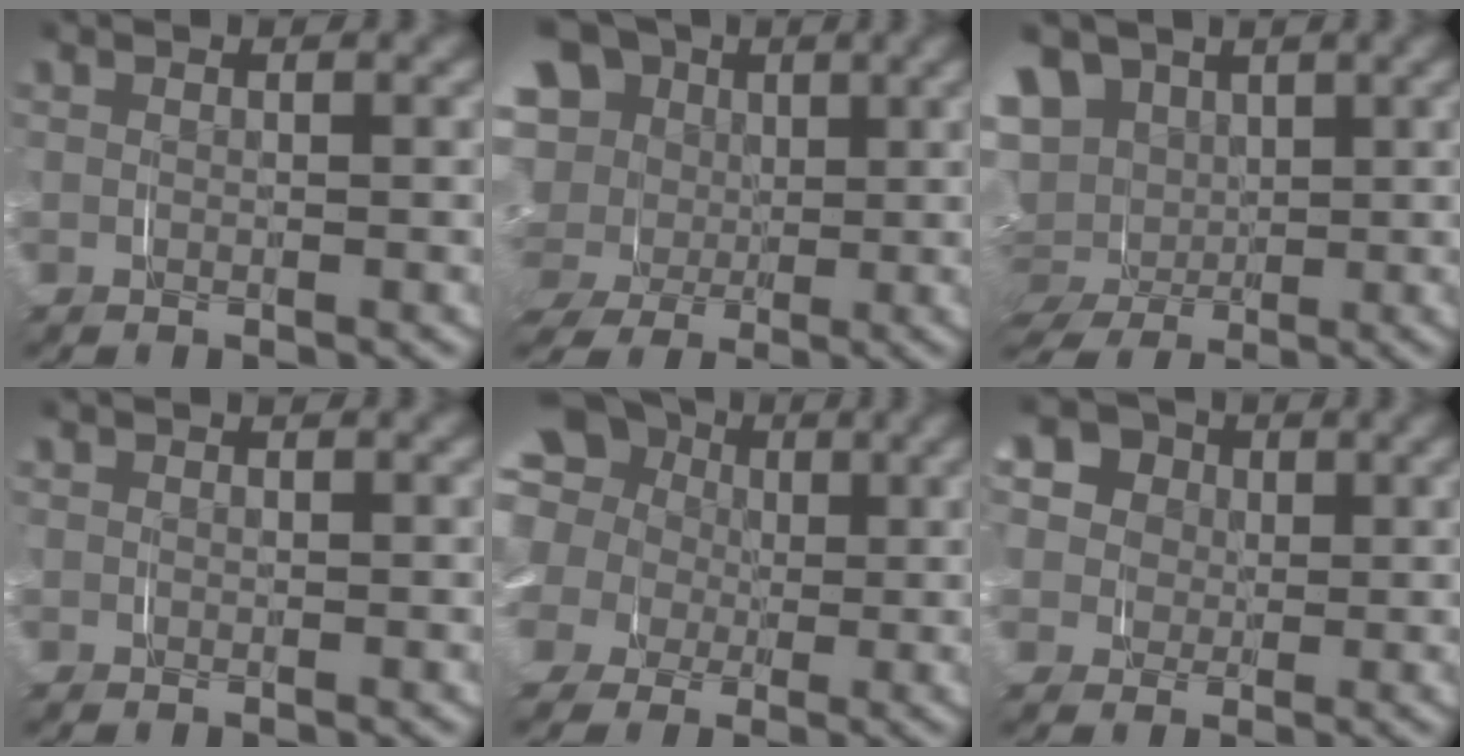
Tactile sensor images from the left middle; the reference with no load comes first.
{"total": 13.4, "force": [1.0, 11.6, 6.7], "torque": [-0.150, -0.026, 0.009]}
{"total": 14.2, "force": [0.6, 13.1, 5.5], "torque": [-0.168, -0.039, 0.013]}
{"total": 0.0}
{"total": 13.7, "force": [2.3, 12.2, 5.6], "torque": [-0.146, -0.017, 0.022]}
{"total": 12.0, "force": [3.9, 10.2, 4.8], "torque": [-0.117, 0.007, 0.050]}